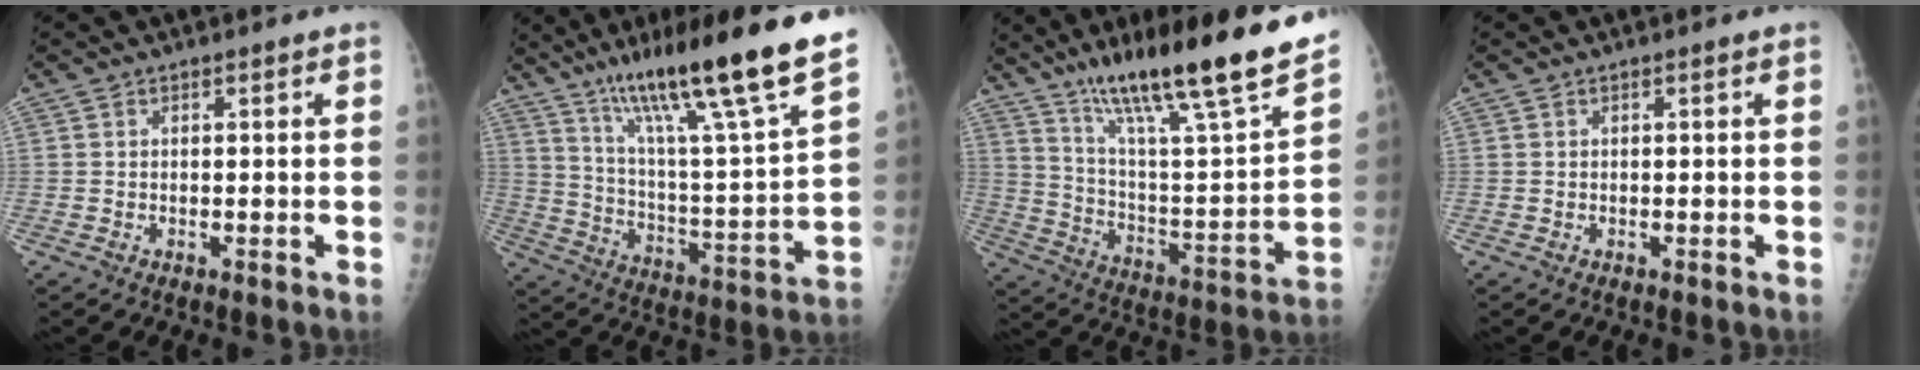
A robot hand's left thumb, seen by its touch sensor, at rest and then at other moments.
{"total": 23.6, "force": [17.3, 0.9, 16.0], "torque": [-0.236, -0.076, 0.283]}
{"total": 26.1, "force": [18.7, 2.7, 18.0], "torque": [-0.265, -0.068, 0.307]}
{"total": 0.0}